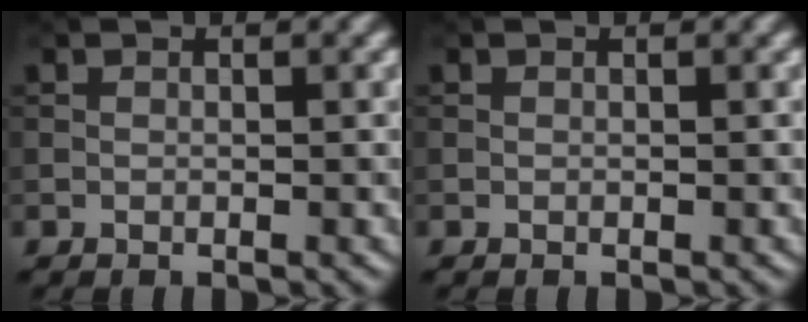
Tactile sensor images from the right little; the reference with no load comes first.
{"total": 0.0}